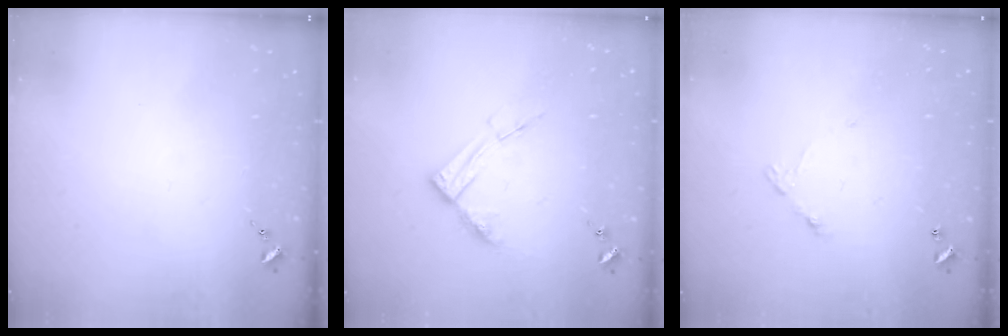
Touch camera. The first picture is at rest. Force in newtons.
{"total": 8.9, "press": 8.9, "slide": 0.8}
{"total": 4.5, "press": 4.5, "slide": 0.3}